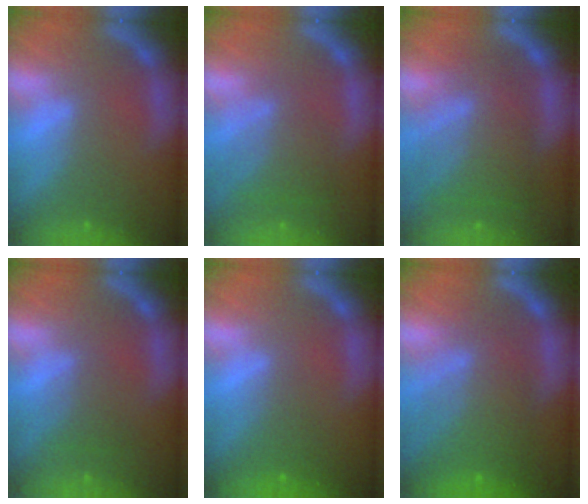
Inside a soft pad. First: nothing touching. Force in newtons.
{"total": 4.6}
{"total": 8.1}
{"total": 2.0}
{"total": 2.0}
{"total": 8.0}